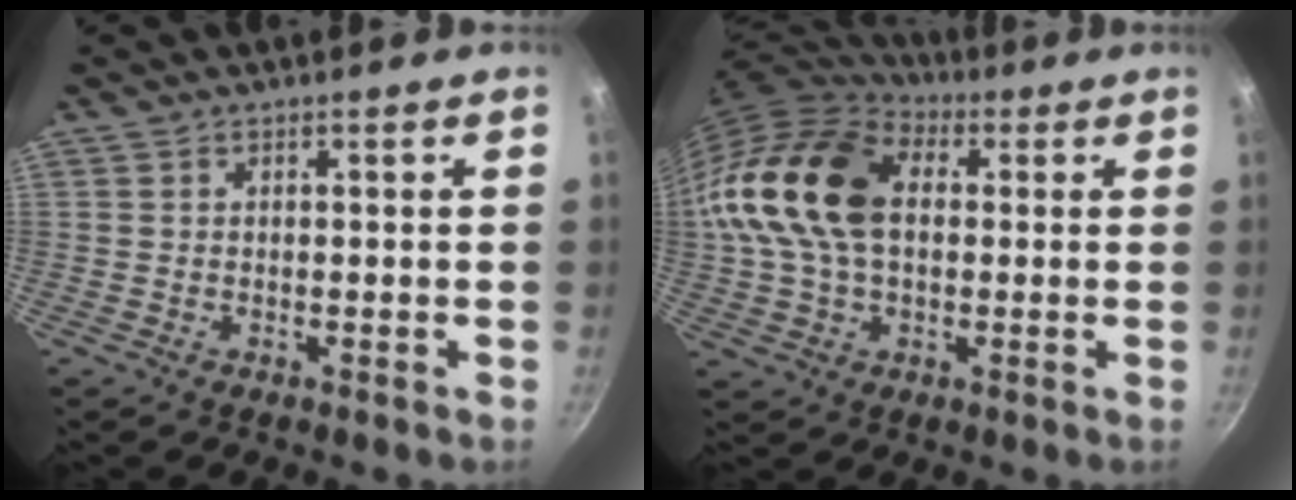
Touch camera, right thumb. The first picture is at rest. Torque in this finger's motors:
{"motor_torque": [0.07, 1.42, 0.49, -0.32, 0.54]}